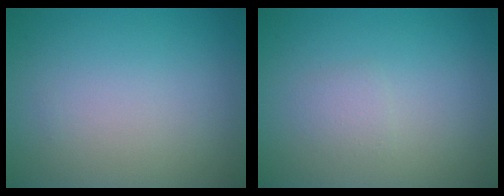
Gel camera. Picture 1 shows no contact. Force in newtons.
{"total": 1.1, "press": 1.0, "slide": 0.1}